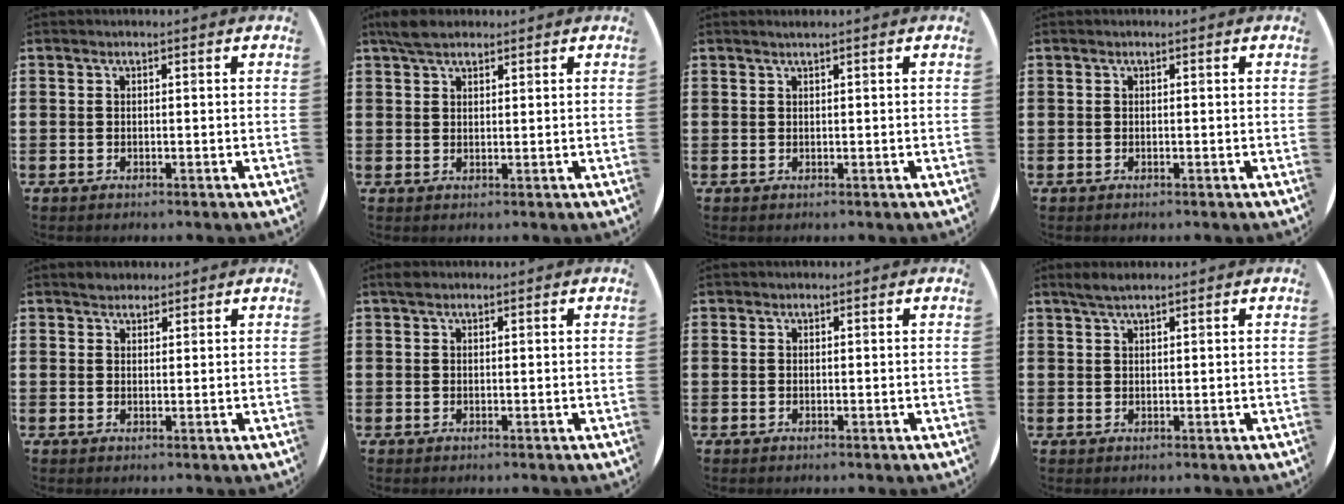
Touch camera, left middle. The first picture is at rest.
{"total": 3.3, "force": [2.7, 1.3, 1.3], "torque": [-0.024, 0.004, 0.049]}
{"total": 0.6, "force": [0.4, -0.2, 0.4], "torque": [-0.005, -0.001, 0.009]}
{"total": 0.0}
{"total": 1.7, "force": [1.6, 0.6, -0.1], "torque": [-0.001, 0.004, 0.032]}
{"total": 1.2, "force": [1.0, 0.6, 0.4], "torque": [-0.001, 0.001, 0.017]}
{"total": 0.0}
{"total": 1.9, "force": [1.6, 0.2, 1.0], "torque": [-0.022, 0.003, 0.029]}